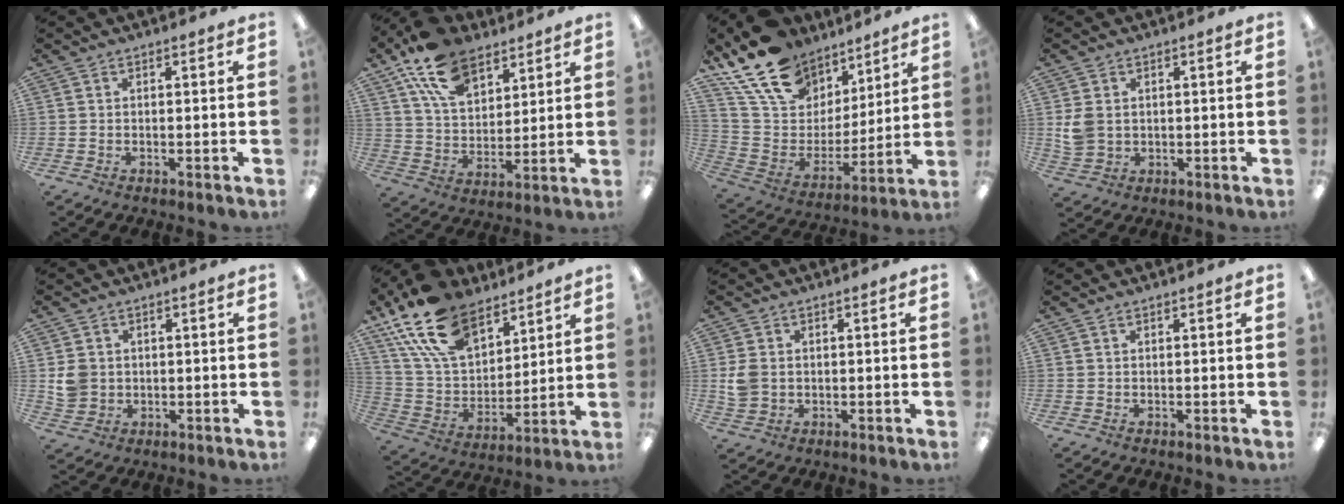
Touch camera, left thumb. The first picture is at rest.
{"total": 16.1, "force": [10.6, 9.1, 7.9], "torque": [-0.154, -0.041, 0.201]}
{"total": 19.0, "force": [13.7, 11.3, 6.7], "torque": [-0.151, -0.084, 0.256]}
{"total": 4.9, "force": [1.2, 4.0, 2.6], "torque": [-0.050, 0.004, 0.024]}
{"total": 4.8, "force": [0.9, 4.5, 1.5], "torque": [-0.019, 0.006, 0.020]}
{"total": 20.5, "force": [13.8, 11.1, 10.4], "torque": [-0.218, -0.066, 0.257]}
{"total": 4.5, "force": [0.4, 3.7, 2.5], "torque": [-0.046, 0.002, 0.008]}
{"total": 0.6, "force": [0.5, 0.3, 0.1], "torque": [-0.003, 0.001, 0.008]}